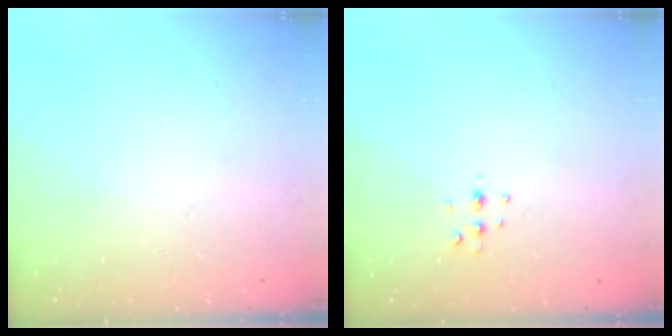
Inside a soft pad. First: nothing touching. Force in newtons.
{"total": 3.7, "press": 3.6, "slide": 0.7}